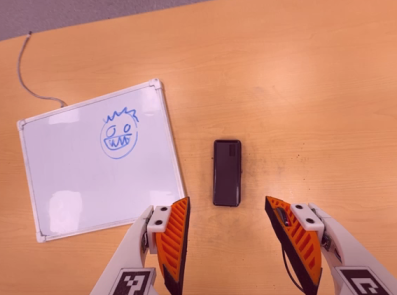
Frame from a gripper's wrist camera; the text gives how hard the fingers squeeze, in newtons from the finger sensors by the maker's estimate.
{"total": 0.0}